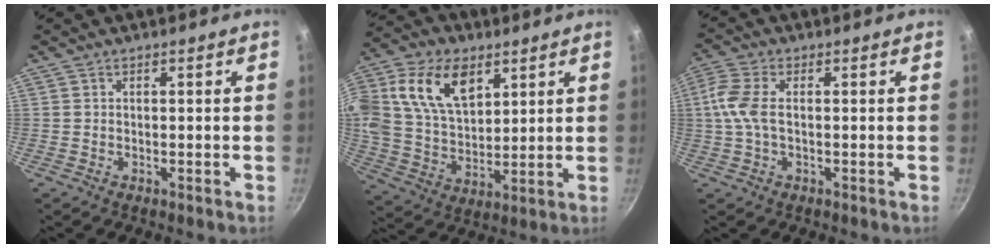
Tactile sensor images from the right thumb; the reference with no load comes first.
{"total": 18.0, "force": [7.4, 11.5, 11.7], "torque": [-0.202, -0.012, 0.137]}
{"total": 6.5, "force": [0.3, 3.3, 5.6], "torque": [-0.133, 0.013, -0.002]}